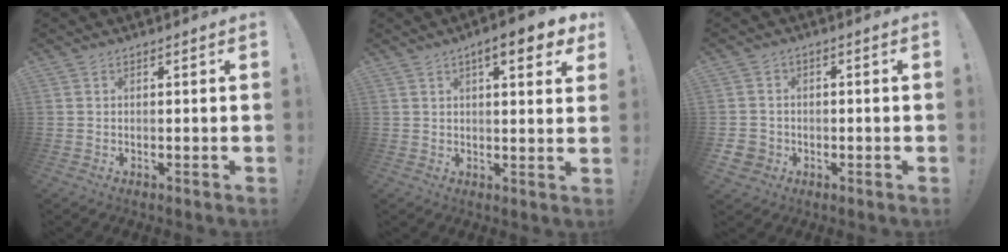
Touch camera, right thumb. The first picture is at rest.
{"total": 8.5, "force": [4.3, 2.2, 7.0], "torque": [-0.088, -0.022, 0.066]}
{"total": 4.4, "force": [-0.6, 4.2, 1.1], "torque": [-0.022, 0.008, -0.008]}